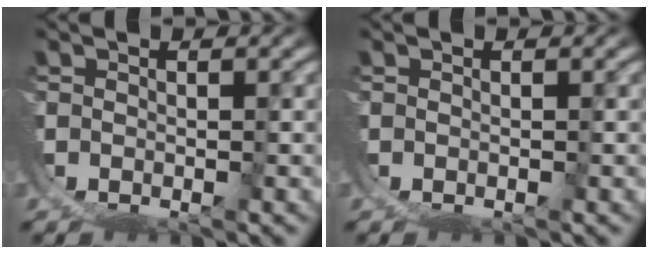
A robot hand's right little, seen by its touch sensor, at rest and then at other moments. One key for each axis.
{"total": 0.0}